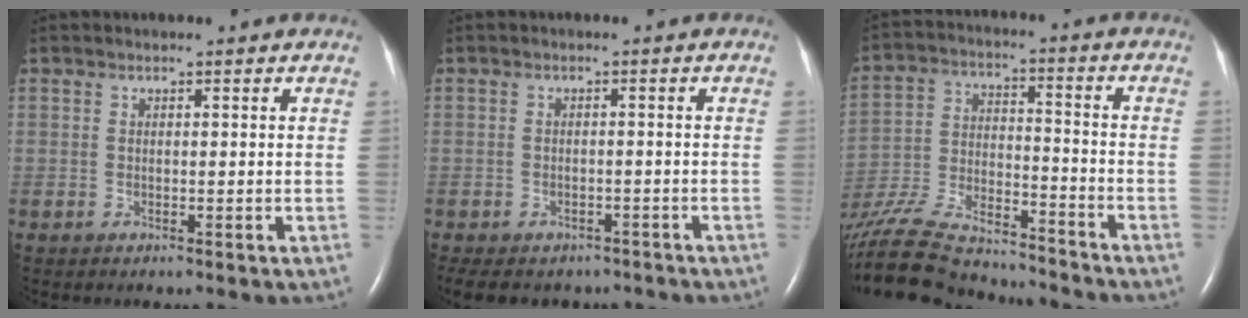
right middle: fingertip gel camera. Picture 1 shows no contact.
{"total": 10.5, "force": [-8.7, 5.1, 3.1], "torque": [-0.069, -0.003, -0.104]}
{"total": 20.1, "force": [-18.4, 2.9, 7.5], "torque": [-0.173, -0.018, -0.307]}